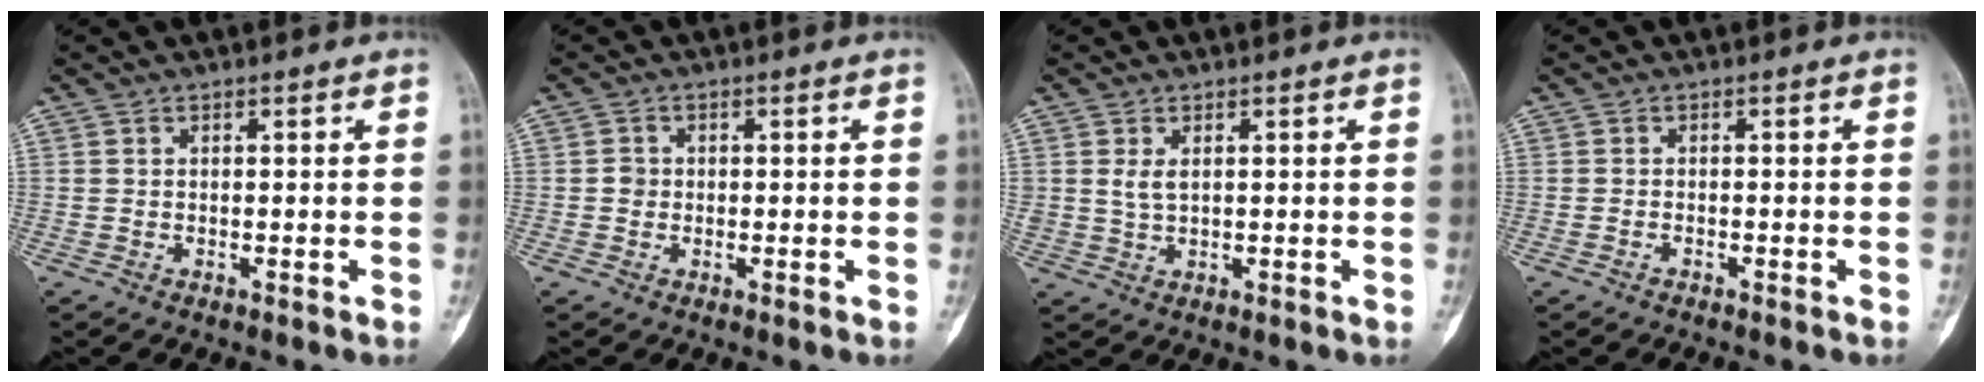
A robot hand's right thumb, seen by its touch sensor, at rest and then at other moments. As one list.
[{"total": 1.5, "force": [-0.1, 1.4, 0.5], "torque": [0.001, 0.003, -0.004]}, {"total": 2.2, "force": [0.6, 1.2, 1.7], "torque": [-0.033, -0.002, 0.016]}, {"total": 0.7, "force": [-0.6, 0.2, 0.3], "torque": [-0.010, 0.004, -0.006]}]